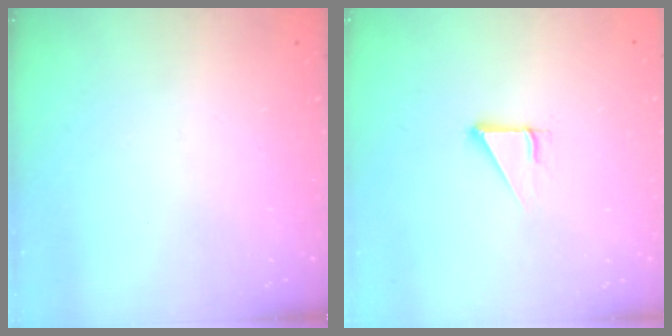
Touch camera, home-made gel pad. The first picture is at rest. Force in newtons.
{"total": 2.7, "press": 2.7, "slide": 0.3}